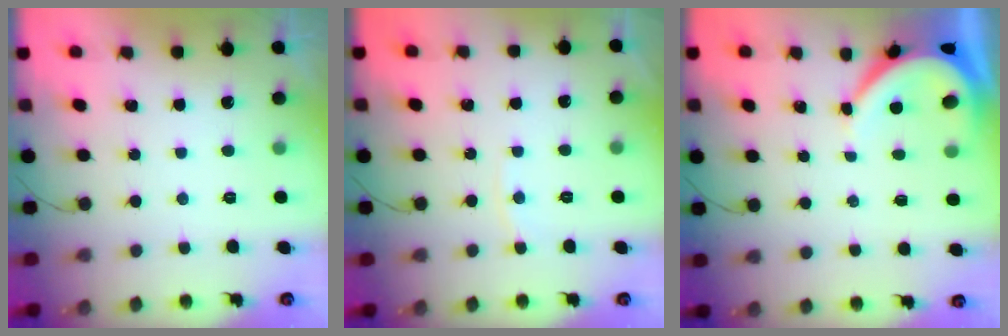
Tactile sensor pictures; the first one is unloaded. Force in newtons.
{"total": 3.4, "press": 3.4, "slide": 0.5}
{"total": 5.7, "press": 5.7, "slide": 0.4}